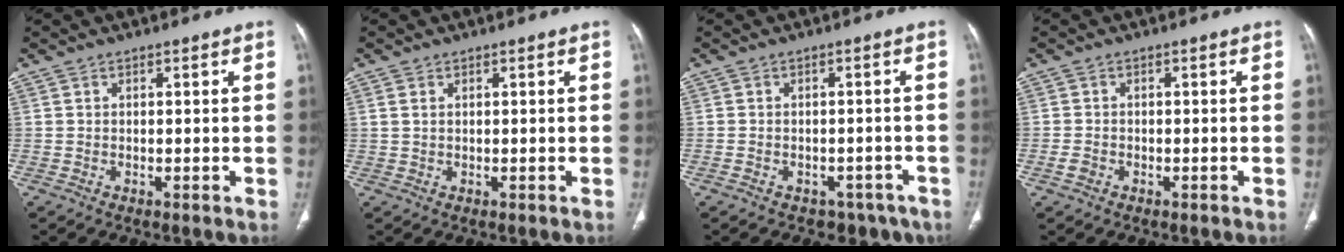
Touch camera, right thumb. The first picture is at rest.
{"total": 1.1, "force": [0.5, 0.7, 0.7], "torque": [-0.019, 0.003, 0.012]}
{"total": 6.2, "force": [-4.0, 4.4, 1.7], "torque": [-0.007, 0.038, -0.043]}
{"total": 1.6, "force": [-0.8, 1.2, 0.7], "torque": [-0.013, 0.006, -0.015]}